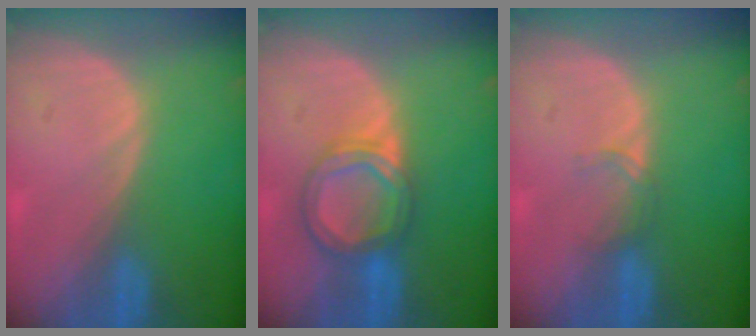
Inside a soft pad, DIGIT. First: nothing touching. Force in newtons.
{"total": 6.4, "press": 5.9, "slide": 2.5}
{"total": 1.5, "press": 1.5, "slide": 0.2}